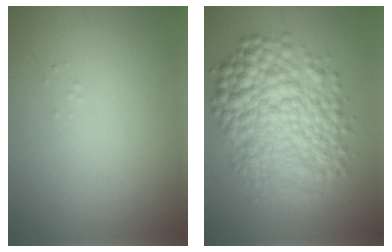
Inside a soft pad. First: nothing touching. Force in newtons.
{"total": 9.0, "press": 9.0, "slide": 0.1}